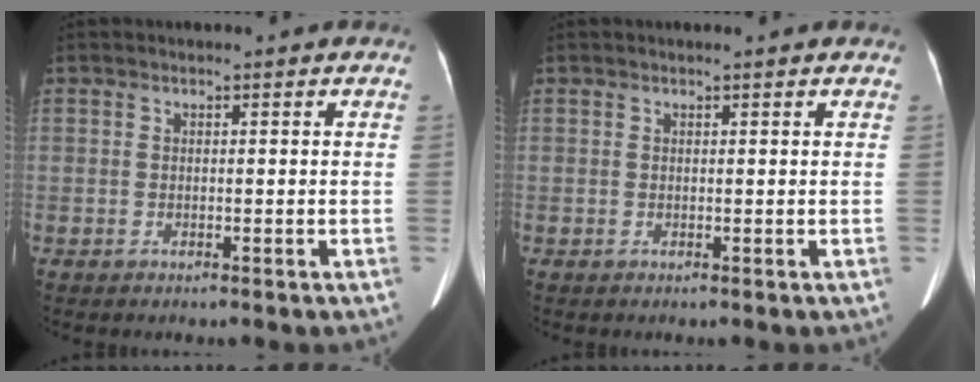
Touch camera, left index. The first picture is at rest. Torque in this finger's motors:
{"motor_torque": [-0.73, 0.66, -0.31, 0.00]}